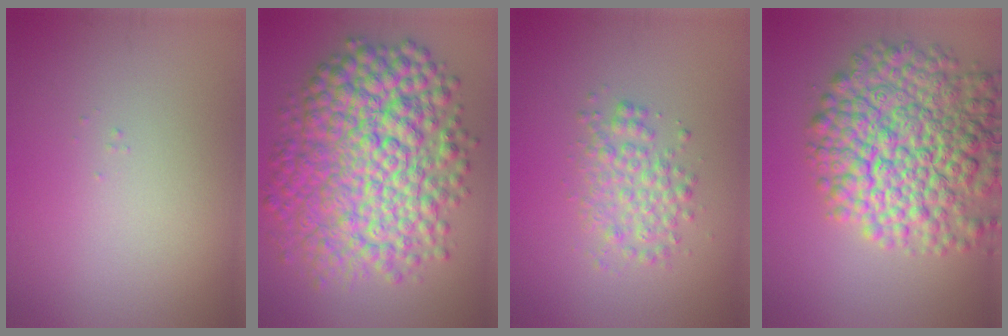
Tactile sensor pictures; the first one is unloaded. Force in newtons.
{"total": 11.6, "press": 11.6, "slide": 0.0}
{"total": 2.8, "press": 2.8, "slide": 0.0}
{"total": 11.2, "press": 11.2, "slide": 0.5}